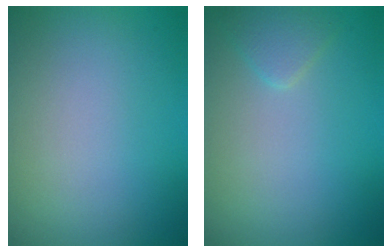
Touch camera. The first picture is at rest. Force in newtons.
{"total": 1.4, "press": 1.4, "slide": 0.1}